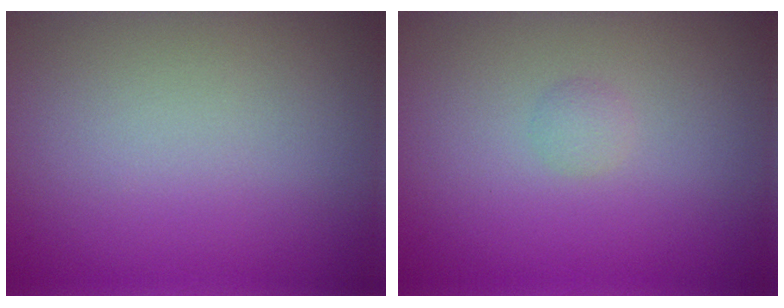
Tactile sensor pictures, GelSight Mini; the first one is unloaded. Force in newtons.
{"total": 0.7, "press": 0.7, "slide": 0.0}